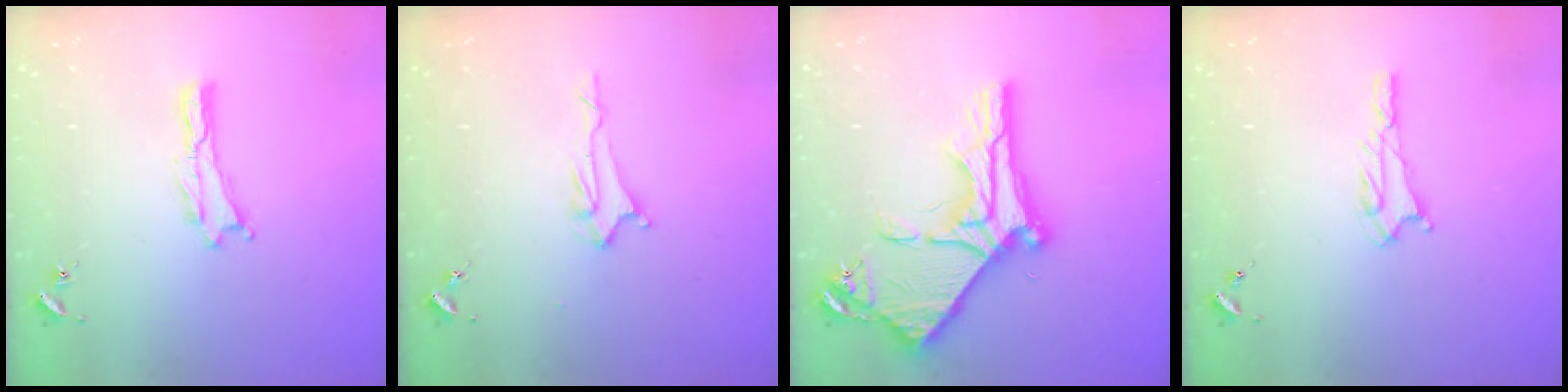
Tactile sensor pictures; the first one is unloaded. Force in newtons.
{"total": 2.0, "press": 2.0, "slide": 0.4}
{"total": 10.7, "press": 10.6, "slide": 1.2}
{"total": 1.8, "press": 1.8, "slide": 0.2}